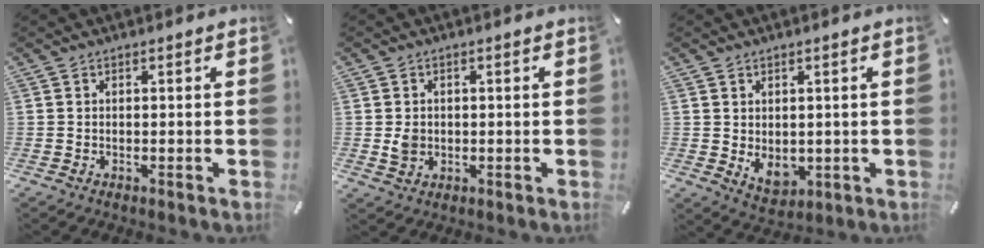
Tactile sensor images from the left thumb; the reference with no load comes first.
{"total": 3.2, "force": [-0.1, 2.9, 1.4], "torque": [-0.017, 0.001, -0.002]}
{"total": 4.9, "force": [0.4, 4.2, 2.6], "torque": [-0.036, -0.007, 0.007]}